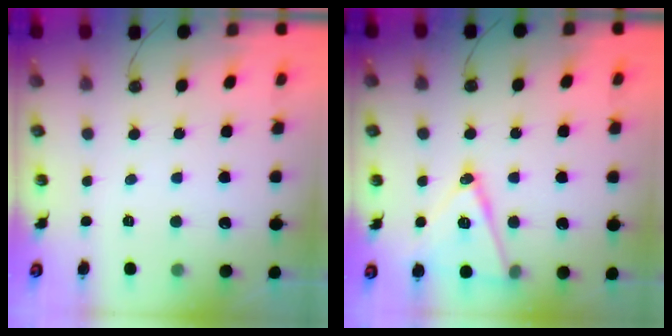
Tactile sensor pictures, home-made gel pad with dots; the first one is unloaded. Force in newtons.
{"total": 15.6, "press": 15.2, "slide": 3.4}